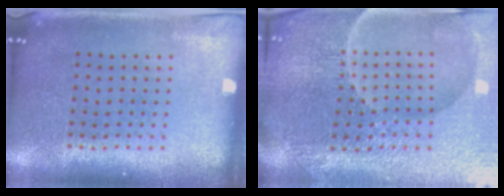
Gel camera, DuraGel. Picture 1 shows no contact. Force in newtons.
{"total": 5.5, "press": 5.2, "slide": 1.8}